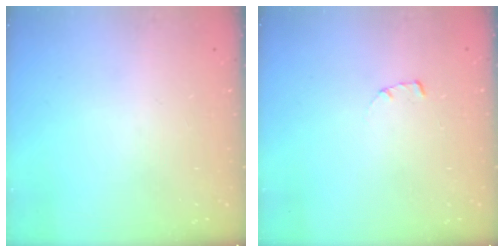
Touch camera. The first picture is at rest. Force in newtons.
{"total": 1.7, "press": 1.7, "slide": 0.2}